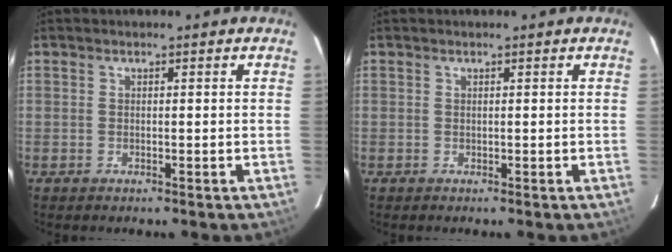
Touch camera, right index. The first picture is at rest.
{"total": 0.0}